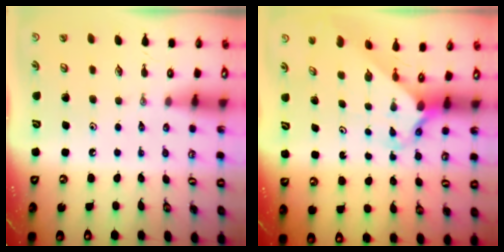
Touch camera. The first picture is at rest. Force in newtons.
{"total": 2.4, "press": 2.4, "slide": 0.3}